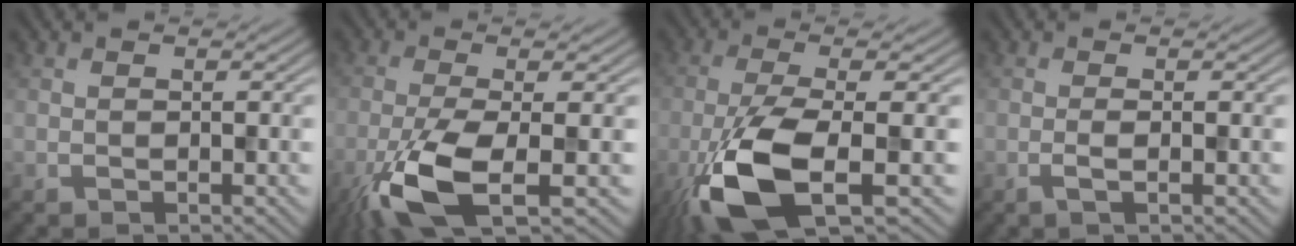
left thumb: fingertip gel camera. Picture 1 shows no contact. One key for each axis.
{"total": 9.7, "fx": -4.2, "fy": 2.5, "fz": 8.4, "tx": -0.172, "ty": -0.011, "tz": -0.087}
{"total": 10.9, "fx": -4.4, "fy": 3.1, "fz": 9.5, "tx": -0.200, "ty": -0.013, "tz": -0.093}
{"total": 1.5, "fx": -0.4, "fy": 0.2, "fz": 1.4, "tx": -0.028, "ty": 0.002, "tz": -0.013}